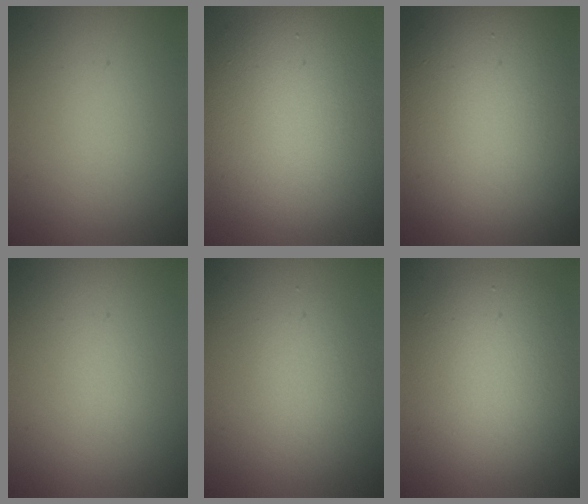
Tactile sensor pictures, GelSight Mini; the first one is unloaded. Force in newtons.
{"total": 10.8, "press": 10.8, "slide": 0.3}
{"total": 16.5, "press": 16.5, "slide": 0.9}
{"total": 0.0}
{"total": 1.9, "press": 1.9, "slide": 0.1}
{"total": 6.0, "press": 6.0, "slide": 0.3}